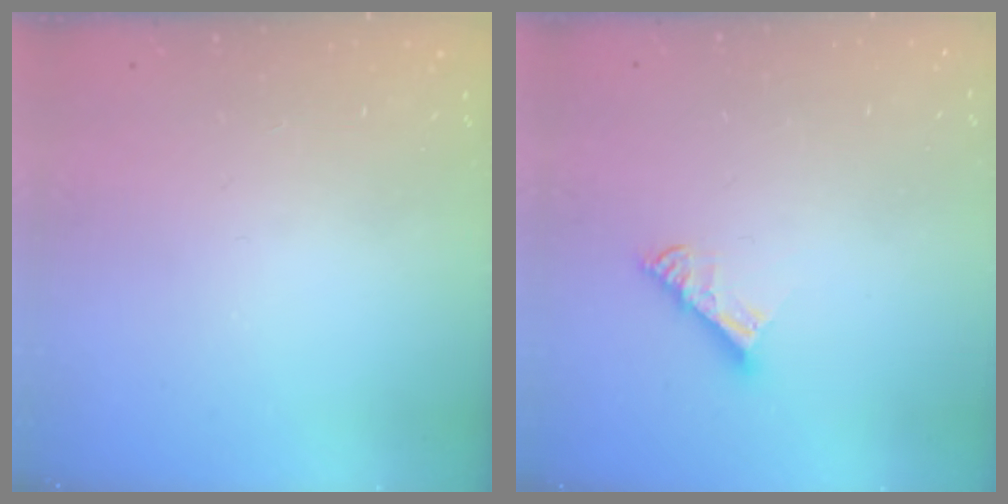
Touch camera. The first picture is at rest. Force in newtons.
{"total": 6.1, "press": 6.1, "slide": 0.4}